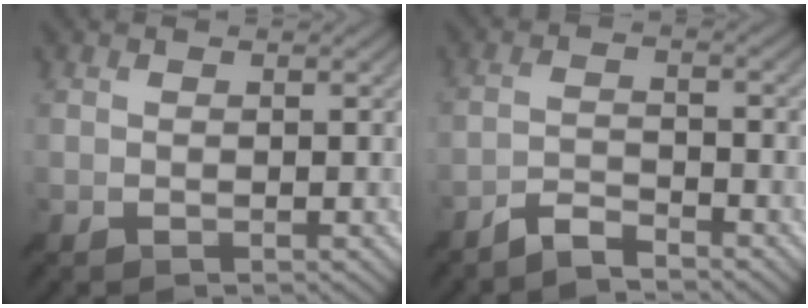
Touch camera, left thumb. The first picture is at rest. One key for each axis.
{"total": 3.3, "fx": -2.9, "fy": 0.5, "fz": 1.4, "tx": -0.029, "ty": 0.005, "tz": -0.065}